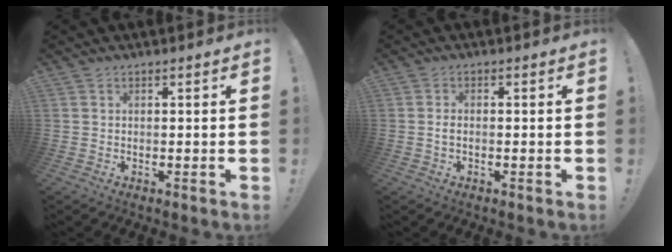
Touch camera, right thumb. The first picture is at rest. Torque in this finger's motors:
{"motor_torque": [-0.25, -0.10, -0.16, 0.05, -0.02]}